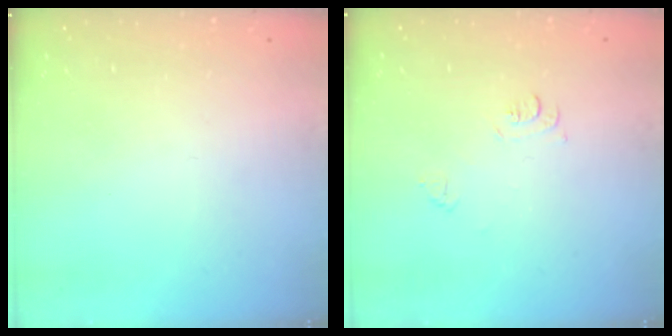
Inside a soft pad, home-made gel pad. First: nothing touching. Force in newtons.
{"total": 4.9, "press": 4.9, "slide": 0.7}